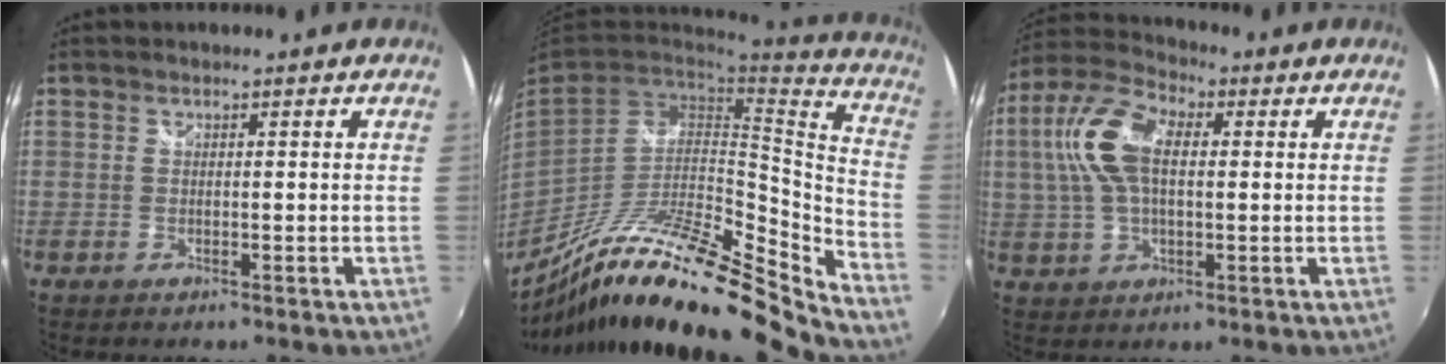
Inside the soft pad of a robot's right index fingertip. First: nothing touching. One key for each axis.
{"total": 24.8, "fx": -19.8, "fy": 3.4, "fz": 14.6, "tx": -0.219, "ty": -0.034, "tz": -0.339}
{"total": 12.8, "fx": 2.0, "fy": 6.7, "fz": 10.7, "tx": -0.227, "ty": 0.025, "tz": 0.032}